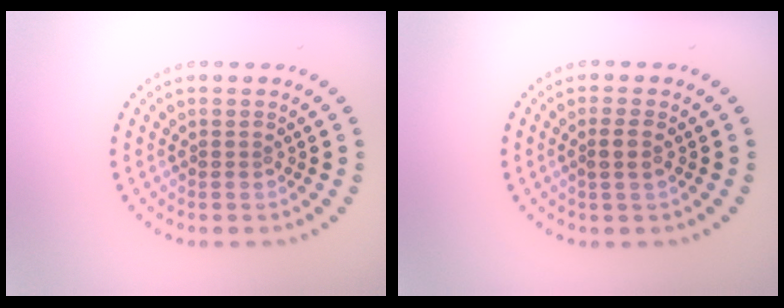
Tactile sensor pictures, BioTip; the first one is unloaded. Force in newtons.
{"total": 1.3, "press": 1.1, "slide": 0.6}